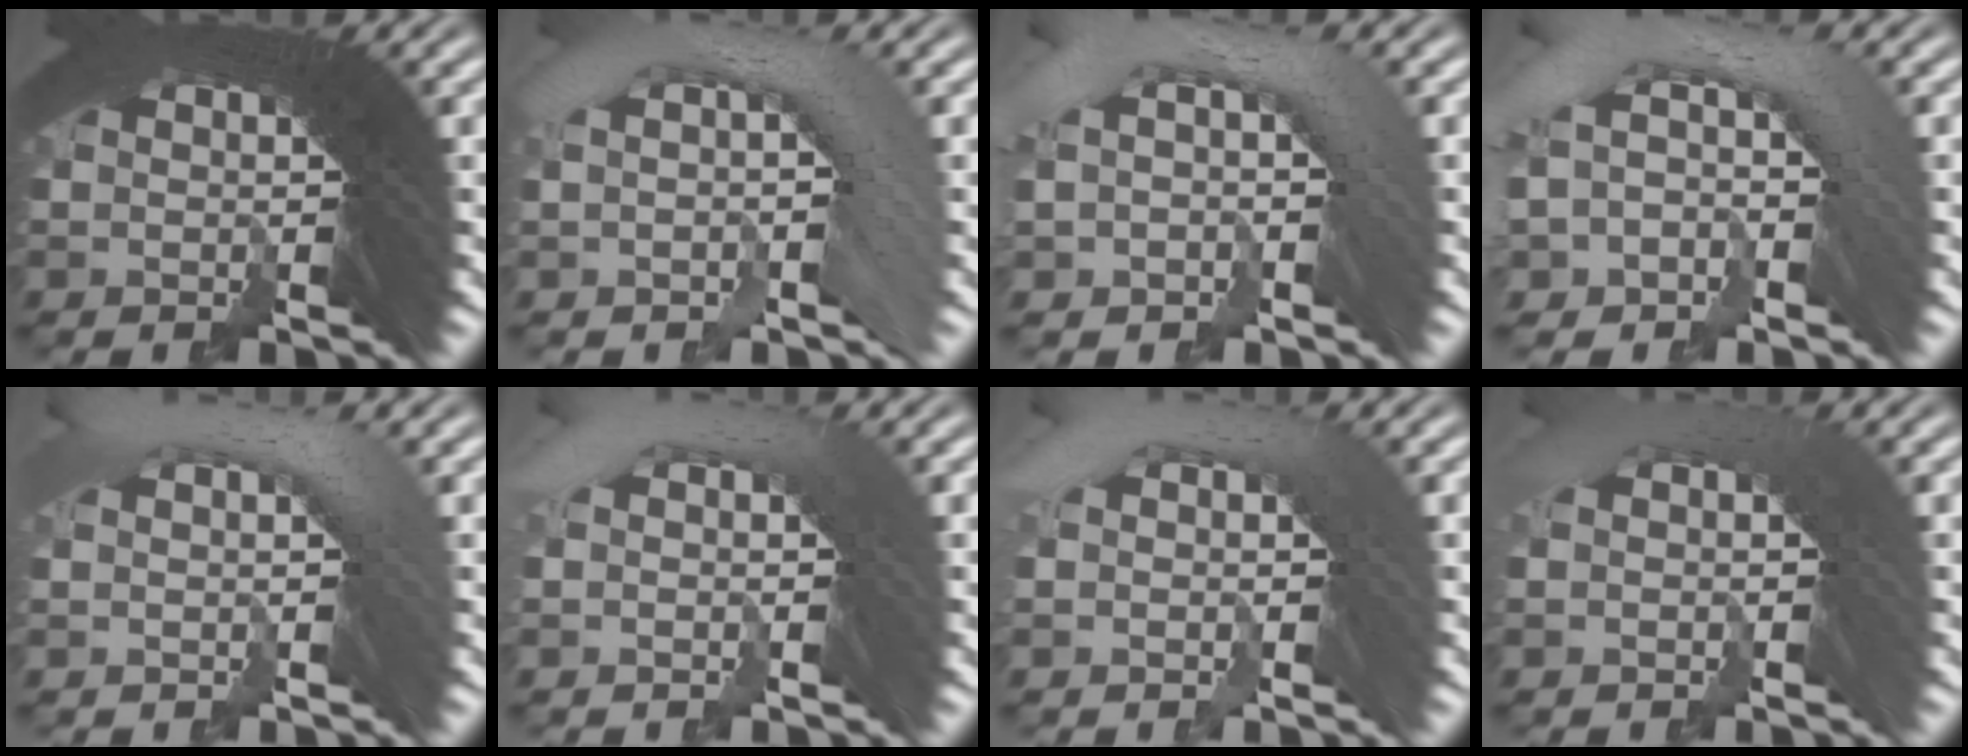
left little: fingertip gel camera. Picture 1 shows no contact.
{"total": 3.5, "force": [0.6, 1.0, 3.3], "torque": [-0.038, 0.033, 0.001]}
{"total": 3.5, "force": [0.4, 1.8, 2.9], "torque": [-0.050, 0.030, -0.005]}
{"total": 4.4, "force": [0.0, 2.8, 3.4], "torque": [-0.064, 0.025, -0.015]}
{"total": 2.4, "force": [1.4, 0.3, 2.0], "torque": [-0.026, 0.027, 0.020]}
{"total": 1.7, "force": [0.5, 0.4, 1.6], "torque": [-0.020, 0.036, 0.000]}
{"total": 2.0, "force": [0.6, 0.7, 1.8], "torque": [-0.024, 0.036, 0.002]}
{"total": 1.0, "force": [0.3, -0.1, 1.0], "torque": [-0.001, 0.029, 0.002]}